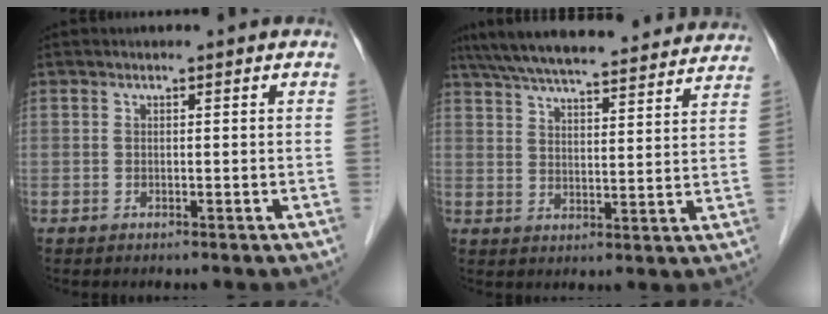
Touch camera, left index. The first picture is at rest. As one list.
[{"total": 27.7, "force": [25.1, 4.3, 10.9], "torque": [-0.189, 0.011, 0.335]}]